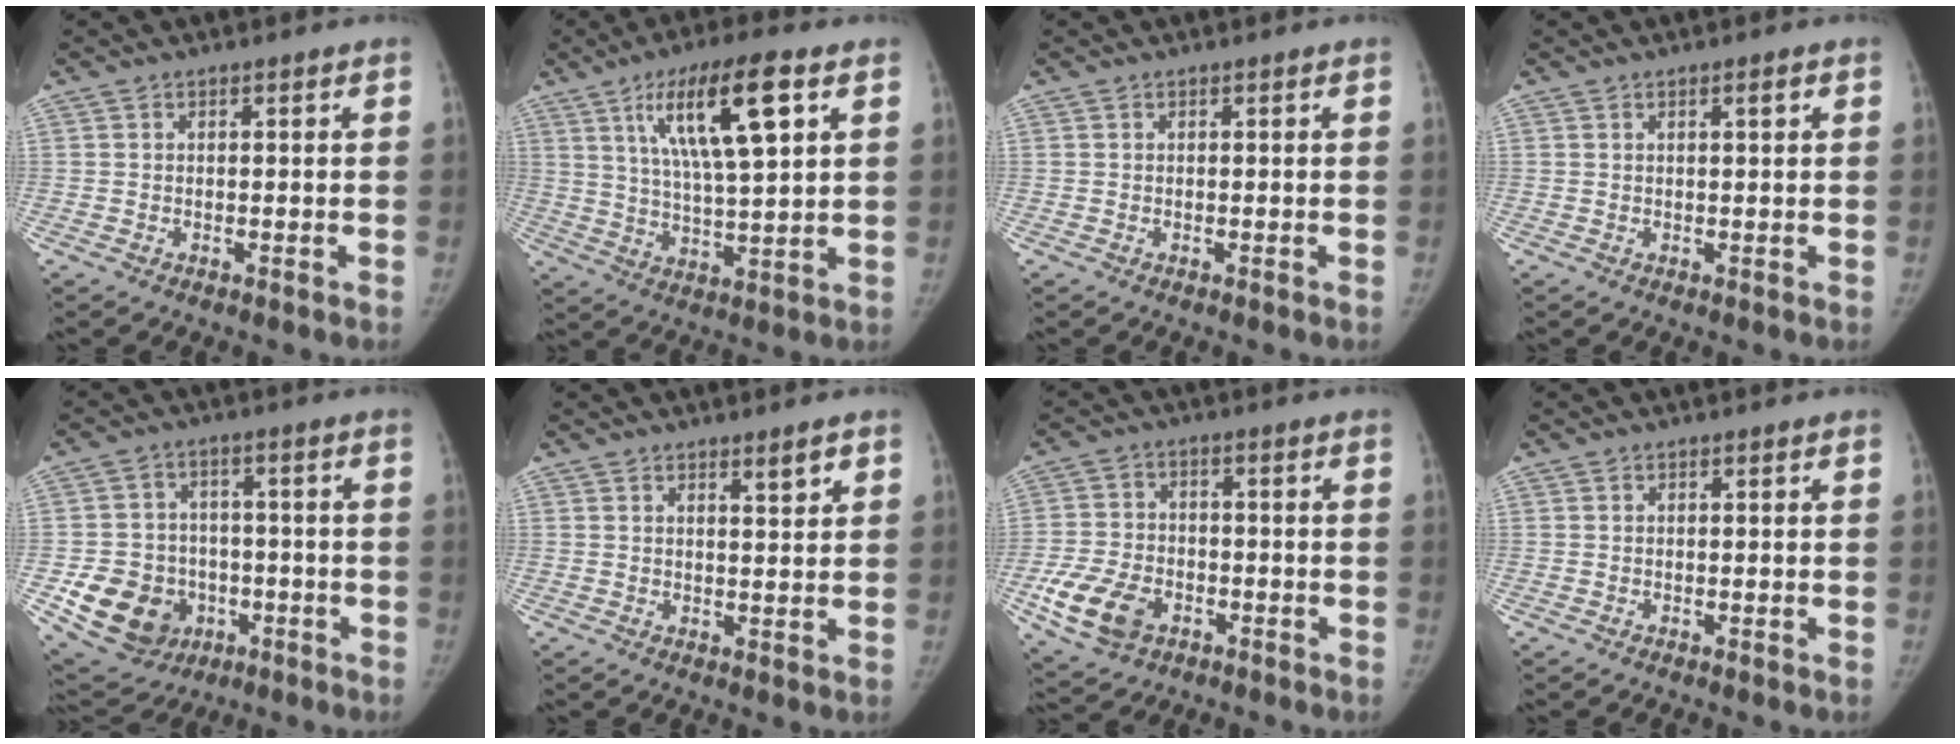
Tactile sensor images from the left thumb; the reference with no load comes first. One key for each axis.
{"total": 15.5, "fx": 6.5, "fy": 3.7, "fz": 13.5, "tx": -0.229, "ty": -0.015, "tz": 0.114}
{"total": 0.0}
{"total": 1.3, "fx": 0.6, "fy": 0.3, "fz": 1.2, "tx": -0.014, "ty": 0.001, "tz": 0.008}
{"total": 14.0, "fx": -4.2, "fy": 11.9, "fz": 6.1, "tx": -0.090, "ty": 0.019, "tz": -0.053}
{"total": 2.9, "fx": 1.8, "fy": 0.6, "fz": 2.1, "tx": -0.025, "ty": -0.013, "tz": 0.028}
{"total": 11.2, "fx": -4.6, "fy": 7.7, "fz": 6.8, "tx": -0.128, "ty": 0.012, "tz": -0.081}
{"total": 0.0}